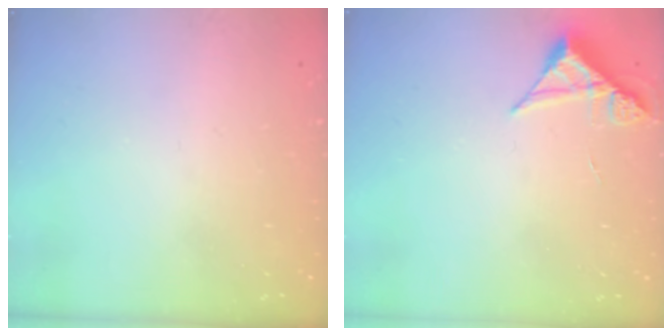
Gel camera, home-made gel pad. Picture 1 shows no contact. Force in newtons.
{"total": 4.9, "press": 4.9, "slide": 0.4}